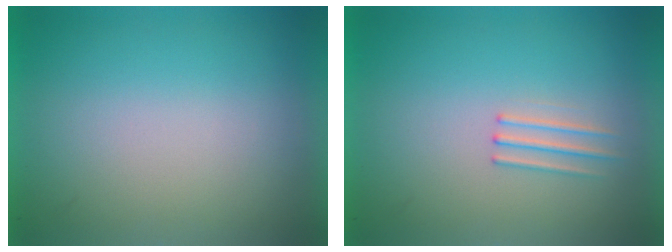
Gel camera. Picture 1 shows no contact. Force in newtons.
{"total": 1.2}